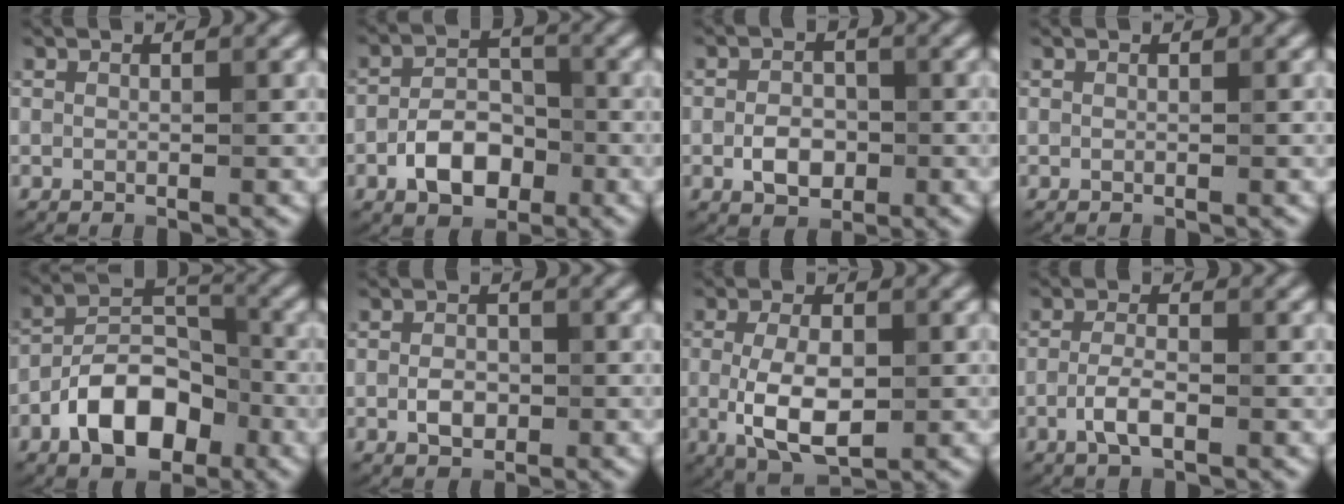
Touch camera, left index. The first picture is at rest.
{"total": 4.7, "force": [-2.0, 2.9, 3.0], "torque": [-0.047, 0.007, -0.040]}
{"total": 3.0, "force": [-0.9, 2.0, 2.0], "torque": [-0.030, 0.002, -0.020]}
{"total": 0.0}
{"total": 7.5, "force": [-3.6, 4.3, 5.0], "torque": [-0.075, 0.006, -0.072]}
{"total": 2.1, "force": [-0.5, 1.5, 1.5], "torque": [-0.026, 0.001, -0.013]}
{"total": 6.2, "force": [-0.7, 3.0, 5.4], "torque": [-0.108, -0.007, -0.010]}
{"total": 2.6, "force": [-1.0, 0.9, 2.2], "torque": [-0.045, 0.003, -0.024]}